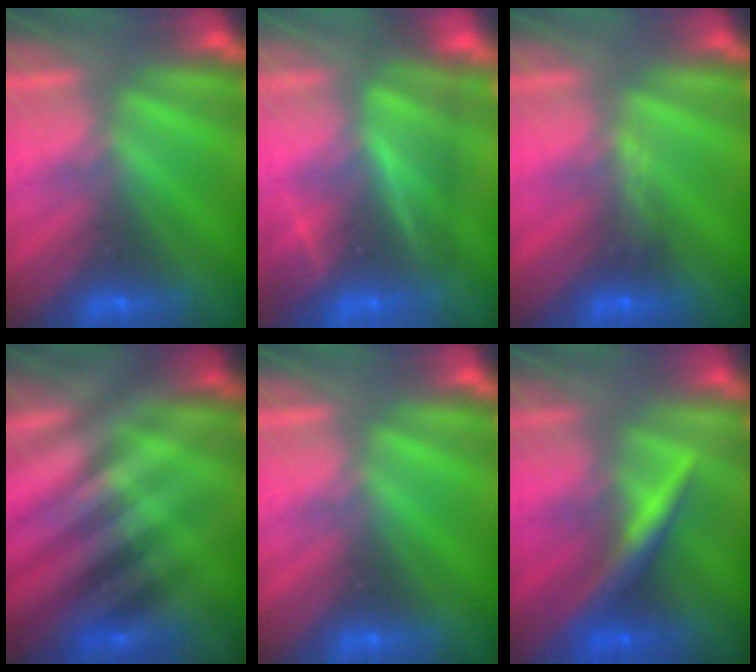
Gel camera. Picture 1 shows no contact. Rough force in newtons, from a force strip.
{"total": 4.1}
{"total": 2.9}
{"total": 2.6}
{"total": 0.0}
{"total": 2.4}